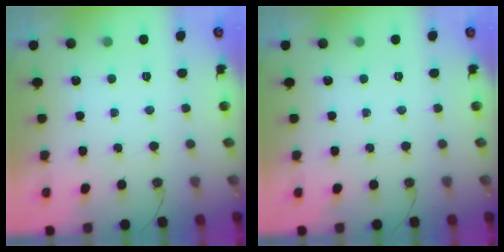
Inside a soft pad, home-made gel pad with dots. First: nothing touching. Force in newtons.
{"total": 0.0}